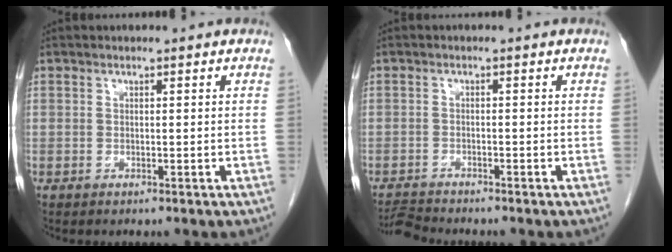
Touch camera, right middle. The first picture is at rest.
{"total": 2.8, "force": [-2.7, -0.6, -0.1], "torque": [0.000, -0.018, -0.046]}